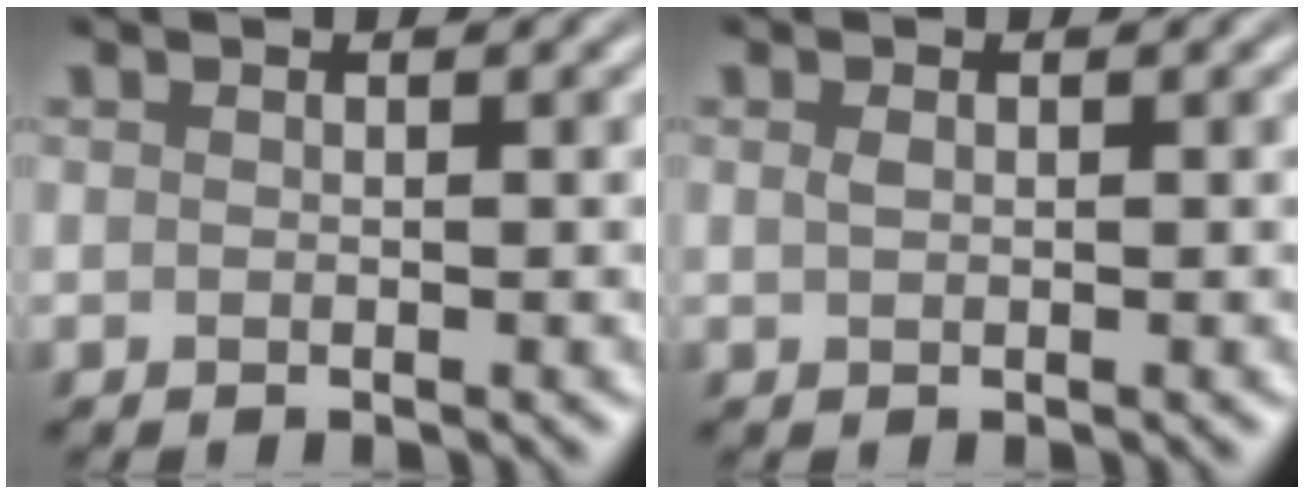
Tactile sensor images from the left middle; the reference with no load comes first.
{"total": 0.7, "force": [0.1, 0.4, 0.5], "torque": [-0.013, 0.001, 0.003]}